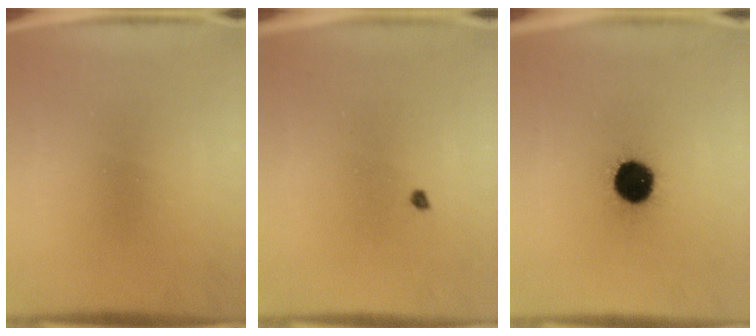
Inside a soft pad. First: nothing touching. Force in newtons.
{"total": 0.6}
{"total": 12.6}